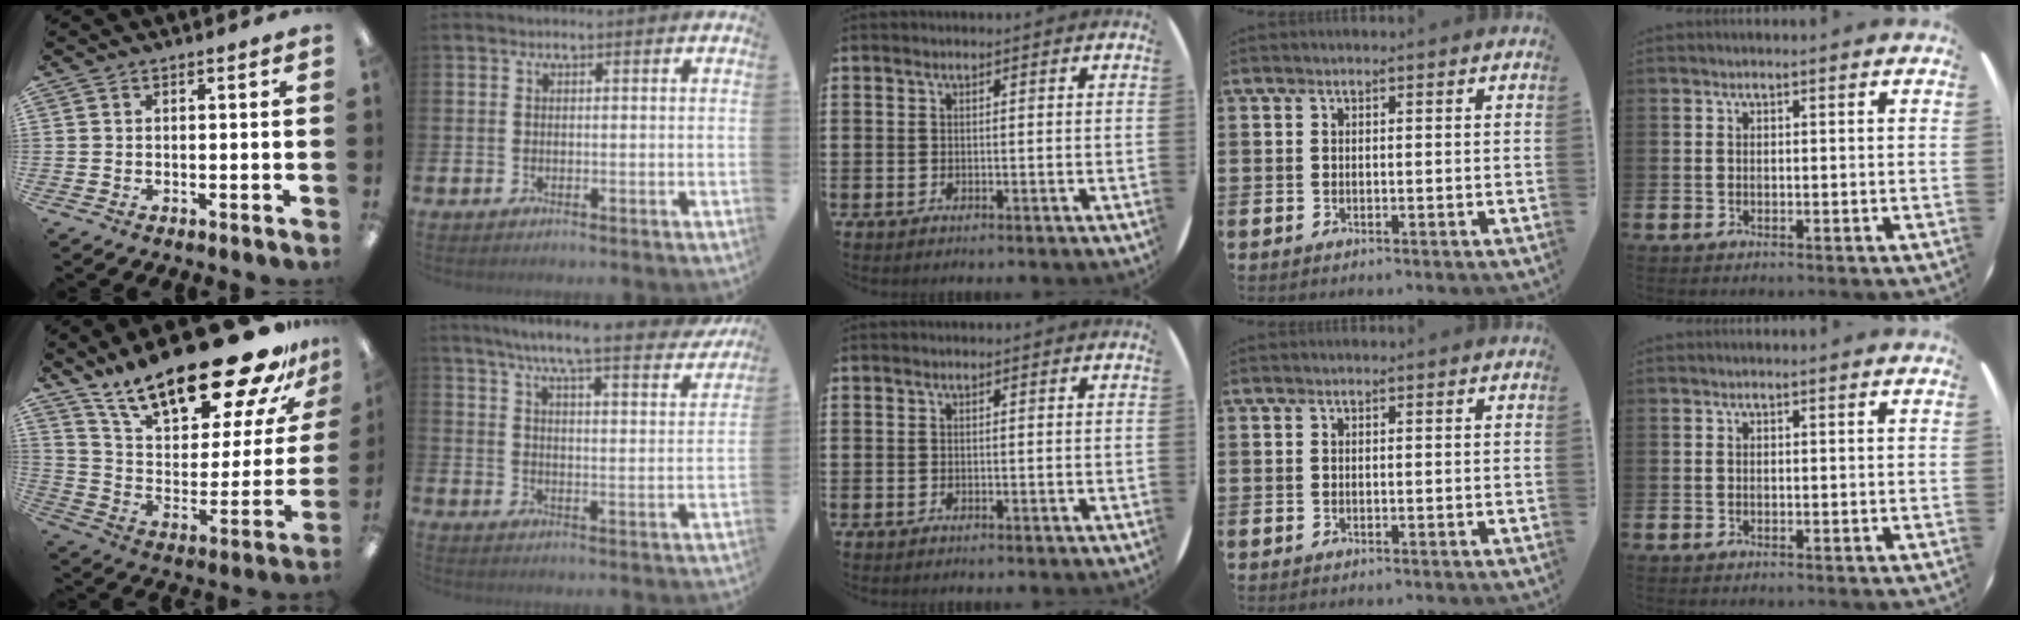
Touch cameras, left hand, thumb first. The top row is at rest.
{"thumb": {"total": 29.0, "force": [20.8, 9.5, 17.8], "torque": [-0.277, -0.140, 0.354]}, "index": {"total": 7.5, "force": [6.6, 0.3, 3.5], "torque": [-0.079, -0.045, 0.108]}}